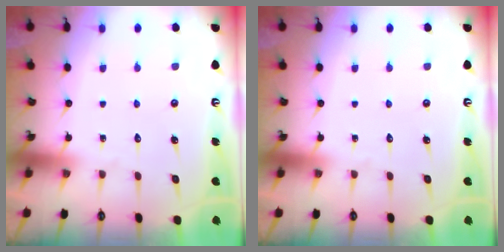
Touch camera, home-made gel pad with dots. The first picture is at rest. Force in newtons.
{"total": 0.0}